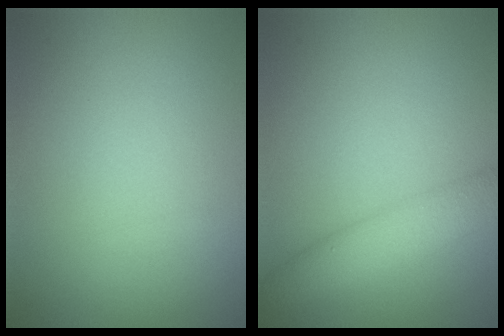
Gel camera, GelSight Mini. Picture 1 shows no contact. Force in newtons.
{"total": 3.9, "press": 3.9, "slide": 0.3}